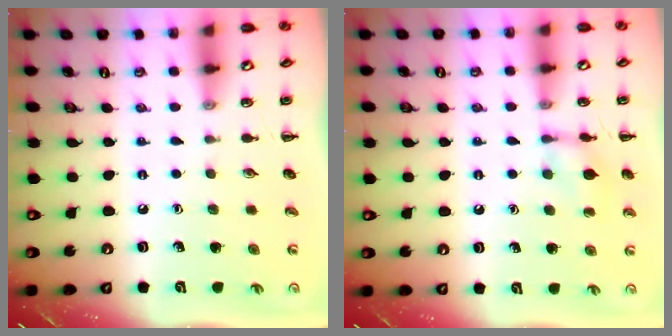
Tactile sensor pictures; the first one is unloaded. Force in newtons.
{"total": 9.6, "press": 9.5, "slide": 1.5}